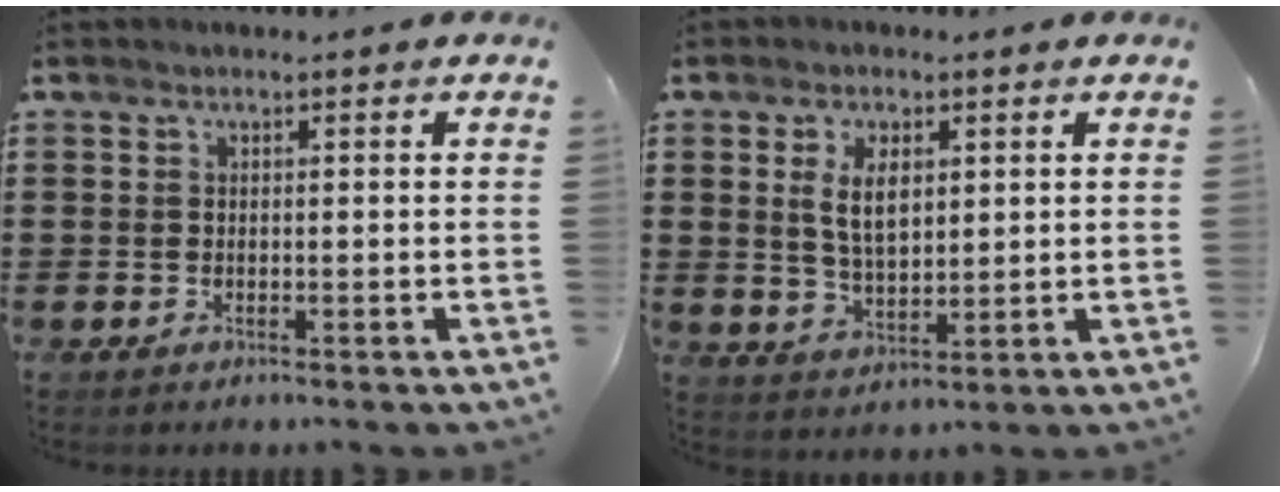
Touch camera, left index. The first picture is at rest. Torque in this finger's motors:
{"motor_torque": [1.23, 0.79, 0.70, 0.18]}